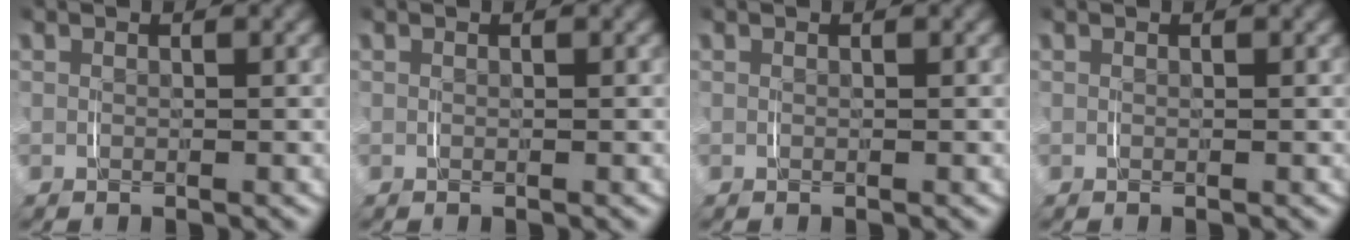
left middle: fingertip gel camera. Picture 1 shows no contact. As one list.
[{"total": 0.0}, {"total": 0.0}, {"total": 0.0}]